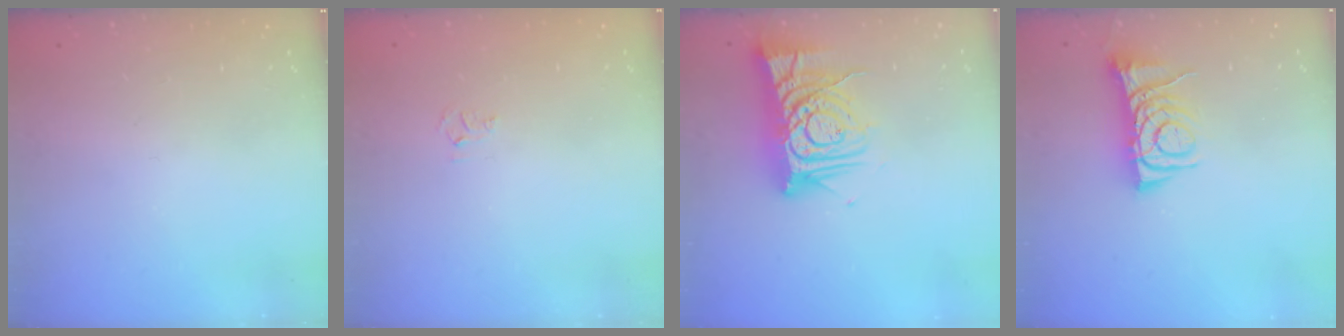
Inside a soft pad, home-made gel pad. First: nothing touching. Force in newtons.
{"total": 4.3, "press": 4.3, "slide": 0.6}
{"total": 13.5, "press": 13.4, "slide": 1.4}
{"total": 8.1, "press": 8.1, "slide": 0.9}